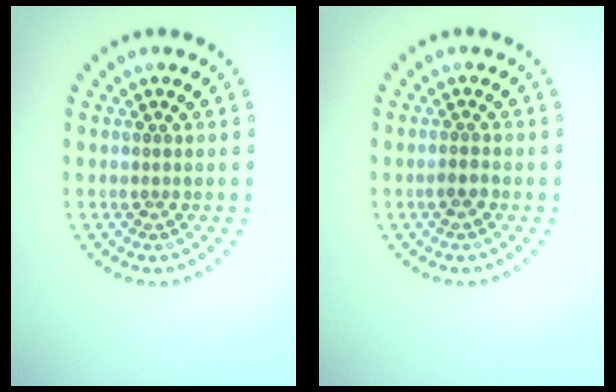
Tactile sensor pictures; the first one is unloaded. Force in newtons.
{"total": 1.1, "press": 1.0, "slide": 0.4}